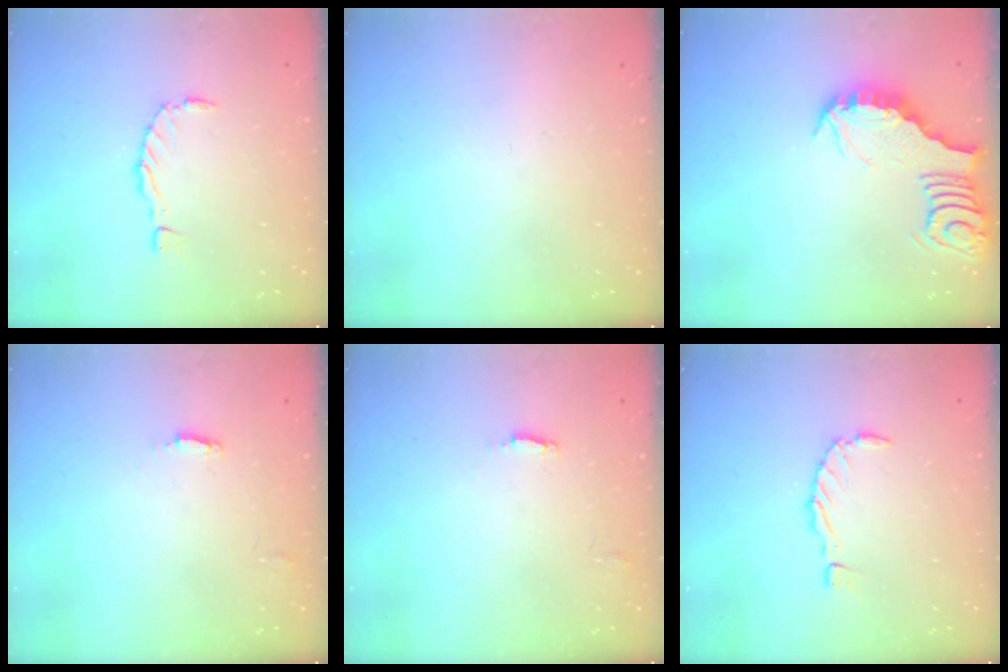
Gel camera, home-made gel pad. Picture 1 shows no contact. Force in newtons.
{"total": 0.0}
{"total": 3.3, "press": 3.3, "slide": 0.4}
{"total": 5.0, "press": 5.0, "slide": 0.5}
{"total": 5.0, "press": 5.0, "slide": 0.5}
{"total": 0.0}